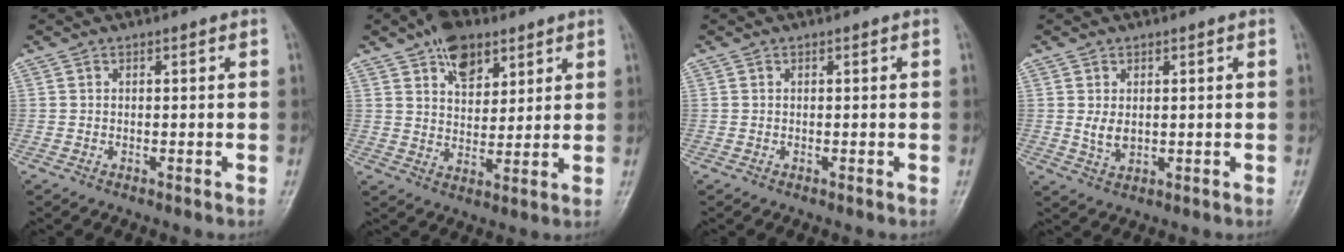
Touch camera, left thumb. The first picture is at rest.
{"total": 9.3, "force": [5.5, 5.6, 5.0], "torque": [-0.051, -0.027, 0.090]}
{"total": 0.0}
{"total": 3.3, "force": [0.6, 2.2, 2.4], "torque": [-0.037, -0.008, 0.018]}